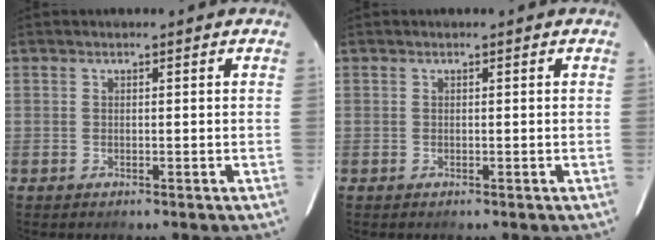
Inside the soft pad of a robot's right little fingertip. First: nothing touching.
{"total": 0.0}